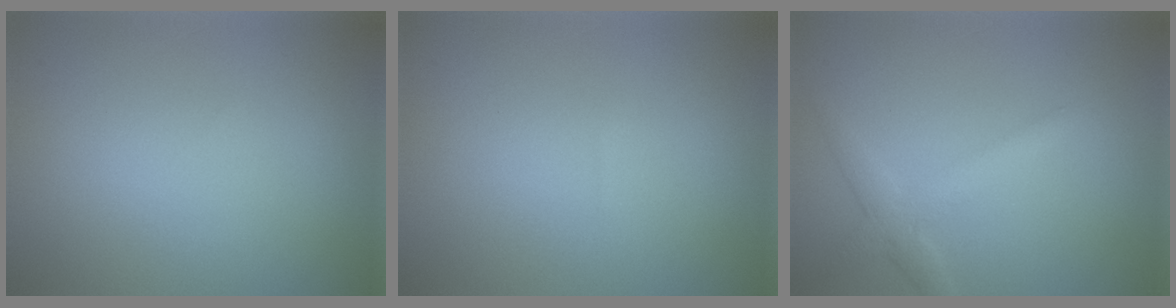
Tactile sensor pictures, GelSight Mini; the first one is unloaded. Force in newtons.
{"total": 0.0}
{"total": 2.5, "press": 2.5, "slide": 0.1}